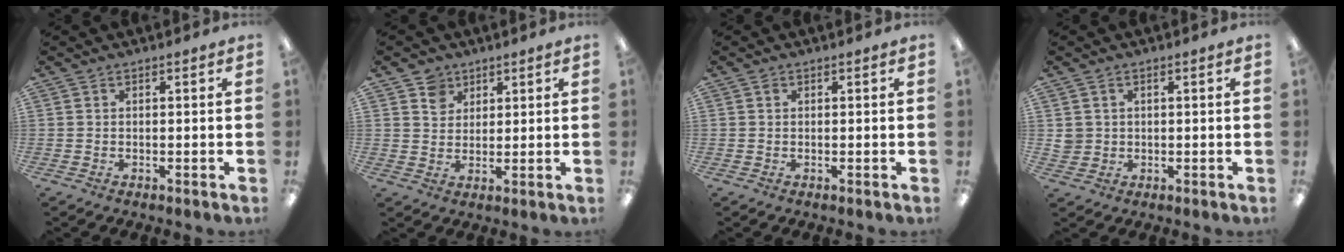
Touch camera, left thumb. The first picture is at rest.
{"total": 4.5, "force": [2.9, 3.5, 0.5], "torque": [-0.009, -0.003, 0.052]}
{"total": 0.5, "force": [0.2, 0.4, 0.3], "torque": [-0.006, 0.003, 0.003]}
{"total": 2.6, "force": [0.7, 2.5, 0.4], "torque": [-0.014, 0.006, 0.012]}